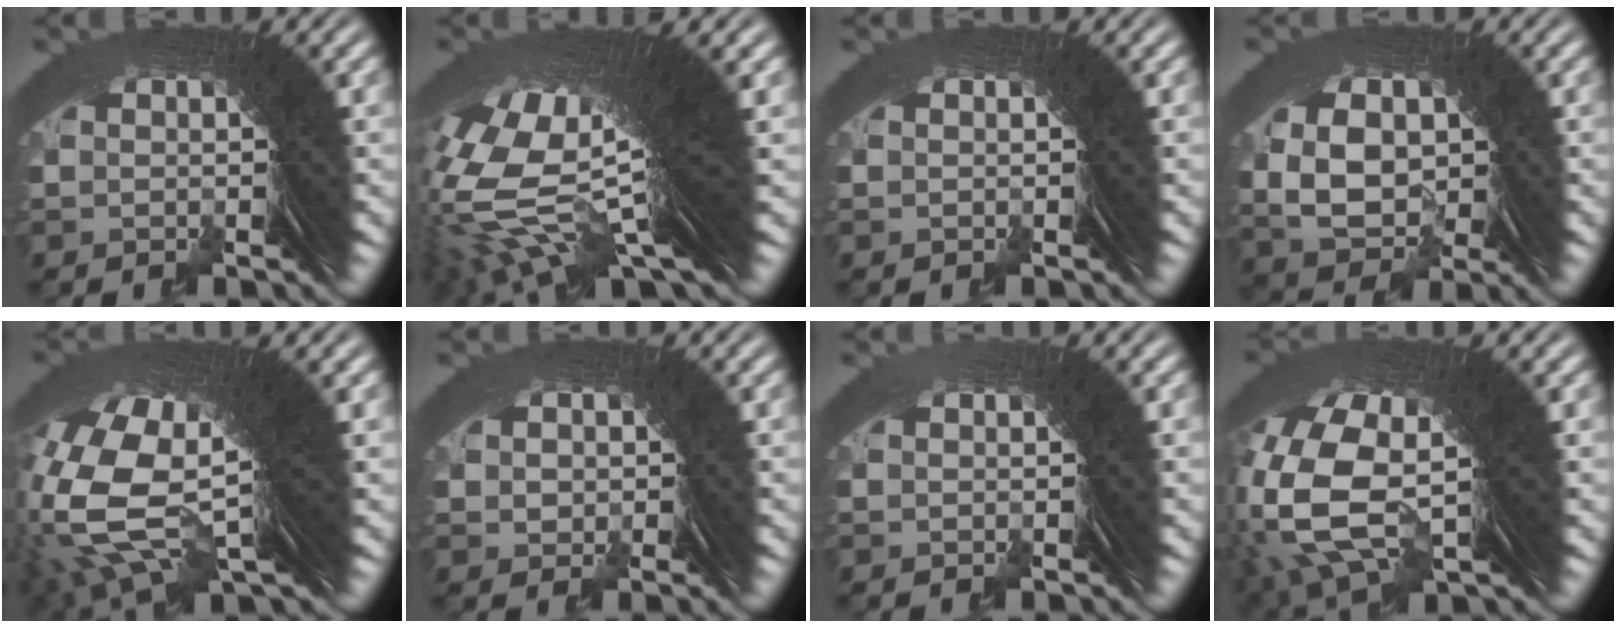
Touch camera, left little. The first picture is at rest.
{"total": 21.1, "force": [4.9, 10.1, 17.9], "torque": [-0.329, -0.016, 0.092]}
{"total": 0.0}
{"total": 8.6, "force": [0.4, 7.0, 4.9], "torque": [-0.108, -0.023, 0.014]}
{"total": 15.3, "force": [3.2, 8.8, 12.1], "torque": [-0.249, -0.016, 0.059]}
{"total": 1.5, "force": [0.0, 1.5, 0.0], "torque": [0.004, 0.005, -0.005]}
{"total": 0.8, "force": [-0.5, -0.4, -0.4], "torque": [0.013, 0.005, -0.008]}
{"total": 13.5, "force": [2.4, 8.9, 9.9], "torque": [-0.218, -0.023, 0.050]}